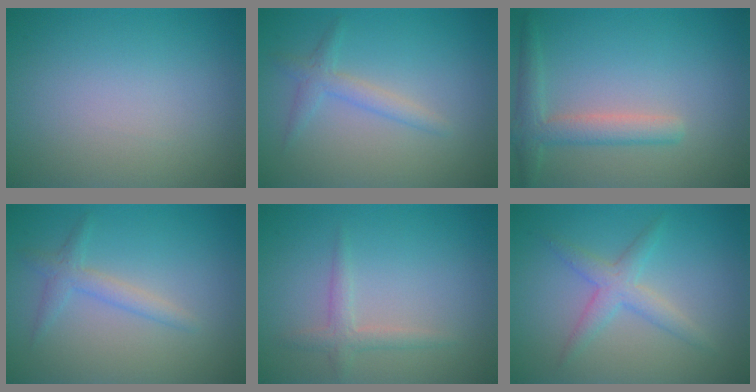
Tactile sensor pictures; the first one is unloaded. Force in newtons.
{"total": 1.9, "press": 1.9, "slide": 0.1}
{"total": 3.0, "press": 3.0, "slide": 0.1}
{"total": 1.9, "press": 1.9, "slide": 0.1}
{"total": 1.7, "press": 1.7, "slide": 0.1}
{"total": 2.5, "press": 2.5, "slide": 0.1}